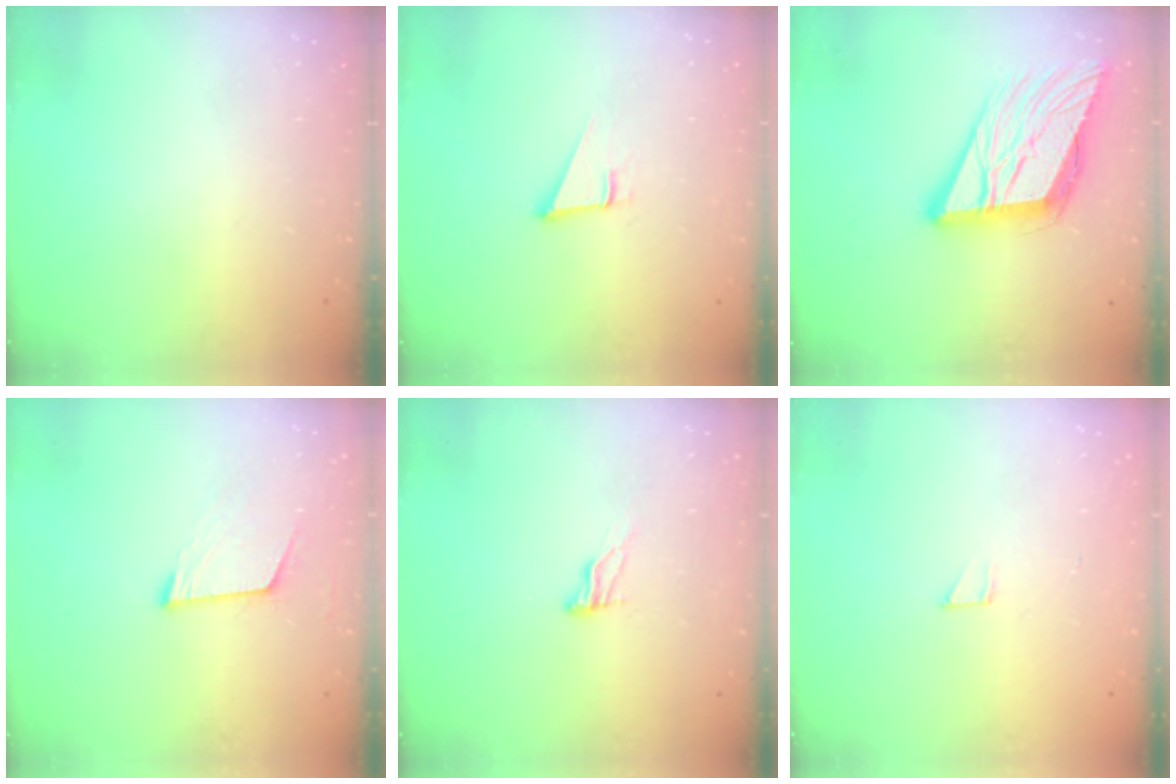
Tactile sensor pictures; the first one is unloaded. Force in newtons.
{"total": 4.4, "press": 3.8, "slide": 2.3}
{"total": 17.4, "press": 16.8, "slide": 4.4}
{"total": 6.7, "press": 6.4, "slide": 2.0}
{"total": 5.8, "press": 5.8, "slide": 0.5}
{"total": 2.1, "press": 2.1, "slide": 0.1}